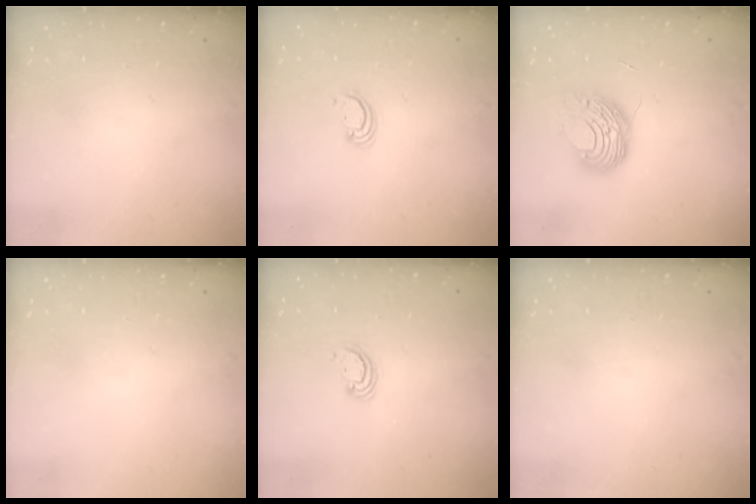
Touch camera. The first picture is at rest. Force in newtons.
{"total": 2.1, "press": 2.1, "slide": 0.1}
{"total": 9.0, "press": 9.0, "slide": 0.9}
{"total": 0.0}
{"total": 3.0, "press": 2.9, "slide": 0.3}
{"total": 0.0}